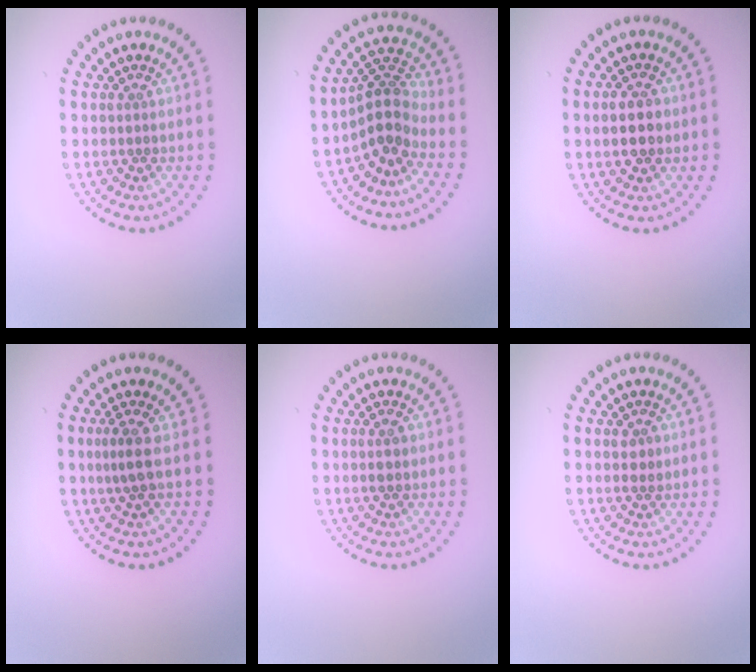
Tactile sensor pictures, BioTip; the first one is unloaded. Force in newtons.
{"total": 3.8, "press": 2.8, "slide": 2.6}
{"total": 3.0, "press": 2.9, "slide": 0.2}
{"total": 1.9, "press": 1.4, "slide": 1.3}
{"total": 1.1, "press": 1.1, "slide": 0.3}
{"total": 1.1, "press": 1.1, "slide": 0.2}